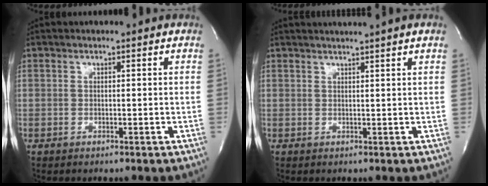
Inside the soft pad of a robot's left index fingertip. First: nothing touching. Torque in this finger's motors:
{"motor_torque": [0.13, -0.23, 0.75, 0.14]}